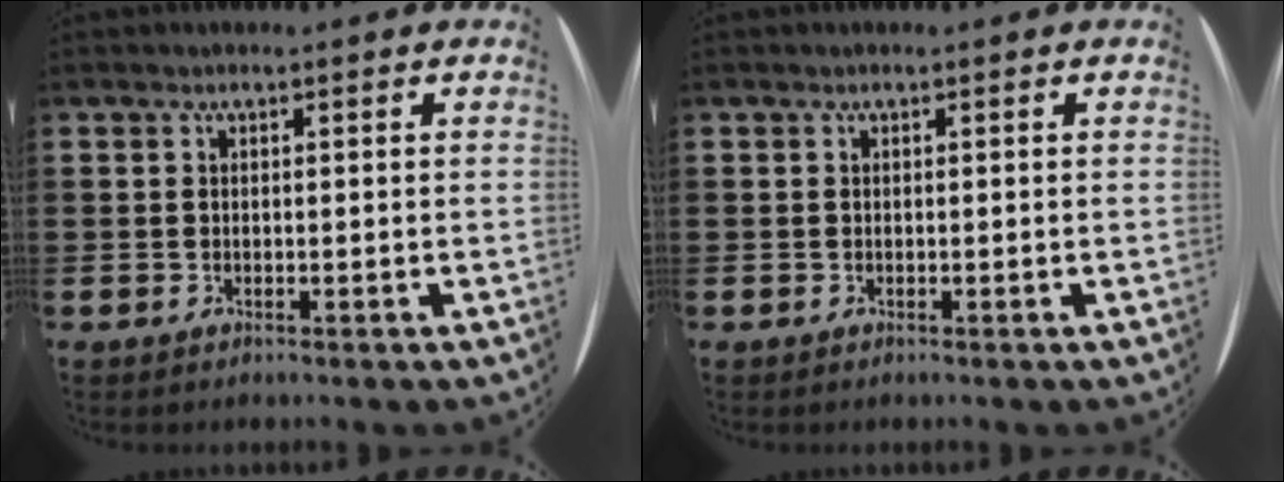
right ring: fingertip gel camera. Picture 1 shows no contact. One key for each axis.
{"total": 0.0}